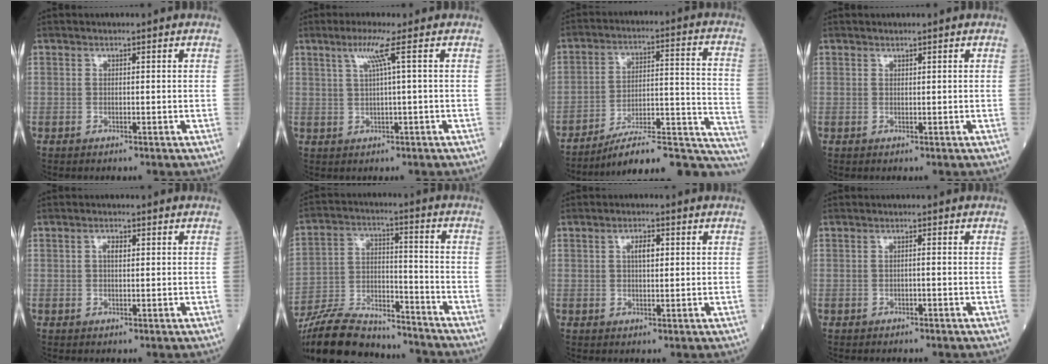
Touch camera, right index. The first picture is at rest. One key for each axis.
{"total": 3.8, "fx": 1.4, "fy": -1.1, "fz": 3.3, "tx": -0.071, "ty": 0.005, "tz": 0.030}
{"total": 23.7, "fx": -21.5, "fy": 2.8, "fz": 9.5, "tx": -0.057, "ty": 0.039, "tz": -0.302}
{"total": 0.0}
{"total": 1.5, "fx": 0.4, "fy": 0.7, "fz": 1.3, "tx": -0.024, "ty": 0.003, "tz": 0.005}
{"total": 18.9, "fx": -17.4, "fy": 4.4, "fz": 5.8, "tx": -0.126, "ty": 0.005, "tz": -0.289}
{"total": 2.7, "fx": 0.7, "fy": 1.0, "fz": 2.4, "tx": -0.041, "ty": 0.003, "tz": 0.011}
{"total": 0.6, "fx": -0.2, "fy": 0.0, "fz": 0.6, "tx": -0.009, "ty": 0.001, "tz": -0.002}